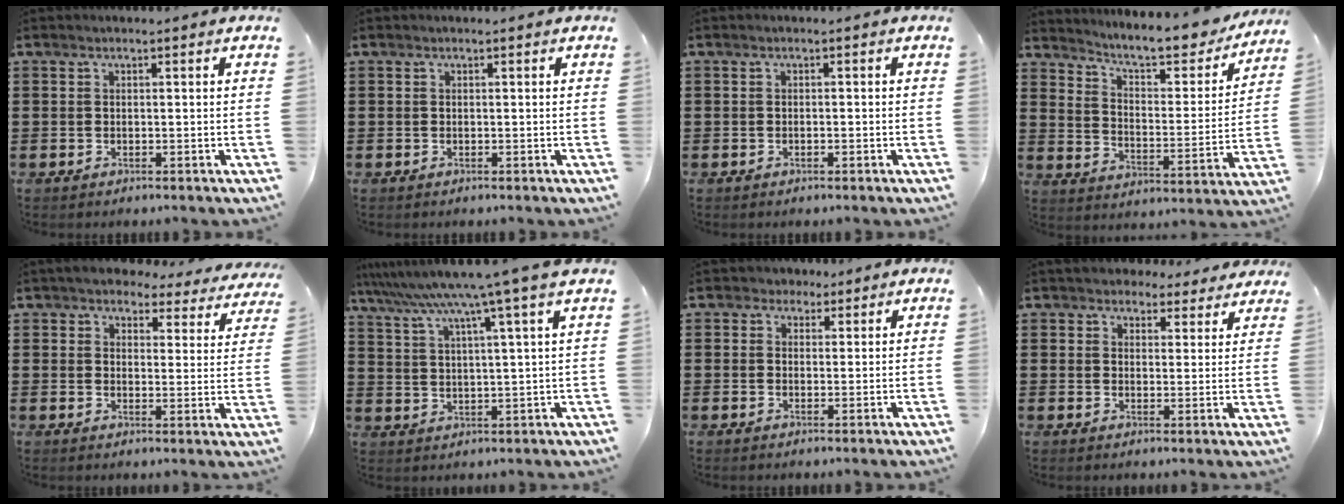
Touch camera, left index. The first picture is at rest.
{"total": 0.0}
{"total": 0.6, "force": [-0.3, 0.2, 0.4], "torque": [-0.010, -0.003, -0.005]}
{"total": 7.7, "force": [7.0, 0.7, 3.2], "torque": [-0.078, -0.051, 0.112]}
{"total": 4.5, "force": [4.3, 1.0, 1.1], "torque": [-0.045, -0.020, 0.073]}
{"total": 7.8, "force": [6.0, -1.4, 4.7], "torque": [-0.114, -0.037, 0.095]}
{"total": 1.9, "force": [1.2, 1.5, 0.1], "torque": [-0.010, 0.008, 0.022]}
{"total": 4.0, "force": [3.7, 1.5, 0.3], "torque": [-0.014, -0.007, 0.068]}